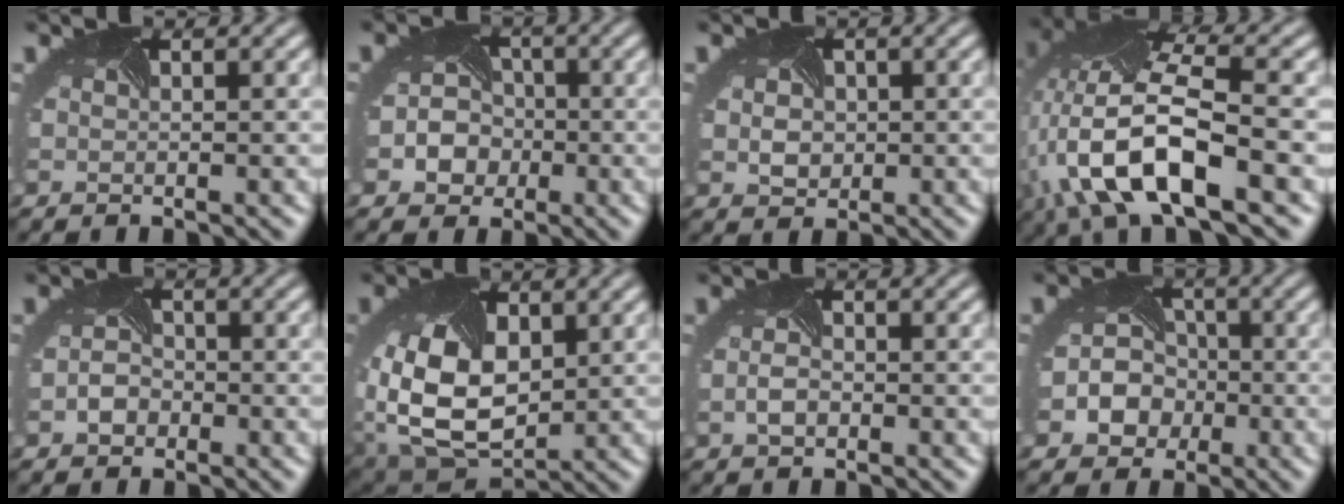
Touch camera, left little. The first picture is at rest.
{"total": 3.9, "force": [-1.1, 3.4, 1.5], "torque": [-0.005, 0.000, -0.021]}
{"total": 3.1, "force": [0.4, 2.6, 1.6], "torque": [-0.030, 0.006, 0.005]}
{"total": 12.1, "force": [-4.5, 5.0, 10.1], "torque": [-0.213, -0.003, -0.085]}
{"total": 2.0, "force": [-1.1, 1.5, 0.7], "torque": [-0.016, -0.004, -0.023]}
{"total": 11.5, "force": [0.1, 7.8, 8.4], "torque": [-0.191, -0.027, 0.015]}
{"total": 1.4, "force": [-0.7, 0.8, 0.9], "torque": [-0.026, -0.004, -0.014]}
{"total": 5.2, "force": [-1.5, 4.5, 2.0], "torque": [-0.018, -0.002, -0.034]}